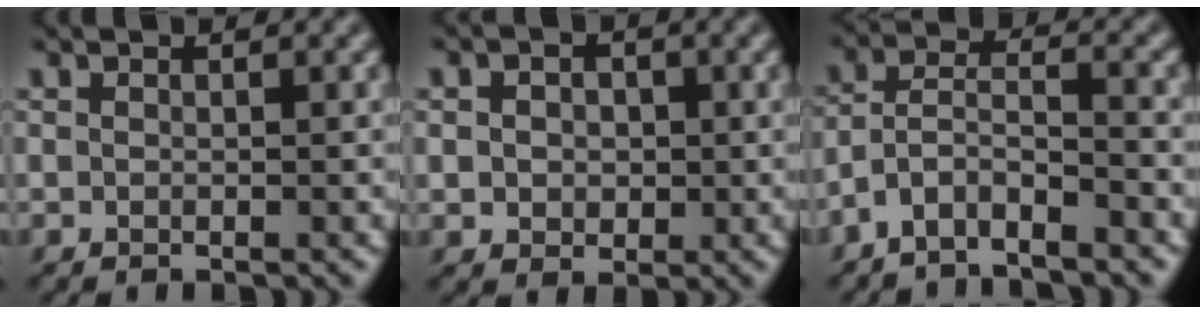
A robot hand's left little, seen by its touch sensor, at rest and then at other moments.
{"total": 3.3, "force": [0.3, 2.7, 1.9], "torque": [-0.025, 0.010, -0.016]}
{"total": 4.1, "force": [-3.2, 1.0, 2.4], "torque": [-0.051, 0.007, -0.072]}